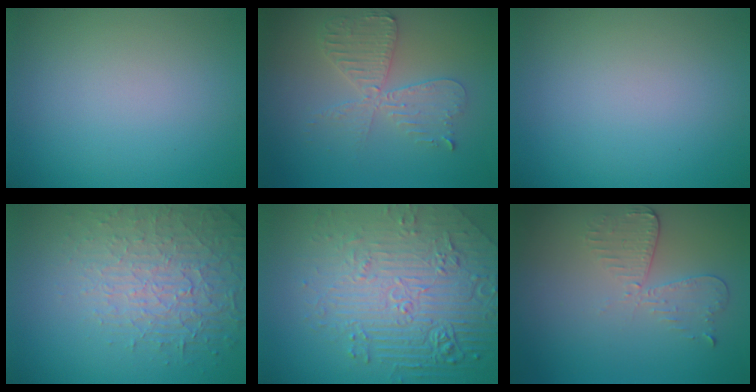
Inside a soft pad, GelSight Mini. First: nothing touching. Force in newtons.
{"total": 4.0, "press": 3.5, "slide": 2.0}
{"total": 0.0}
{"total": 3.8, "press": 3.6, "slide": 1.2}
{"total": 9.0, "press": 6.1, "slide": 6.6}
{"total": 2.9, "press": 2.6, "slide": 1.4}